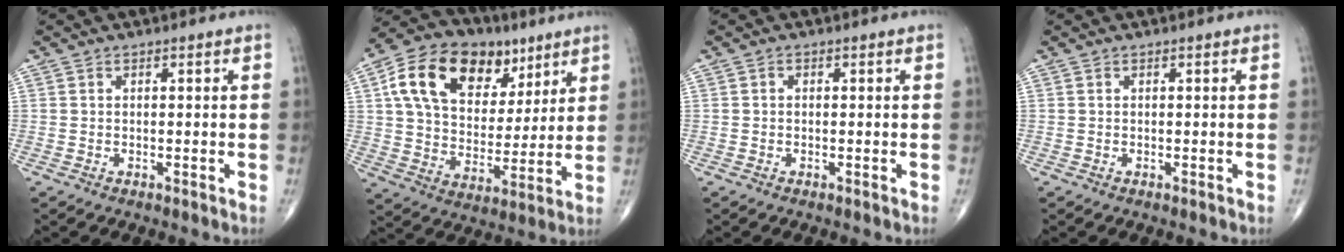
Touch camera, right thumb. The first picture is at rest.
{"total": 21.5, "force": [9.4, 14.1, 13.1], "torque": [-0.197, -0.008, 0.158]}
{"total": 0.6, "force": [0.0, 0.5, 0.4], "torque": [-0.004, 0.001, -0.003]}
{"total": 0.0}